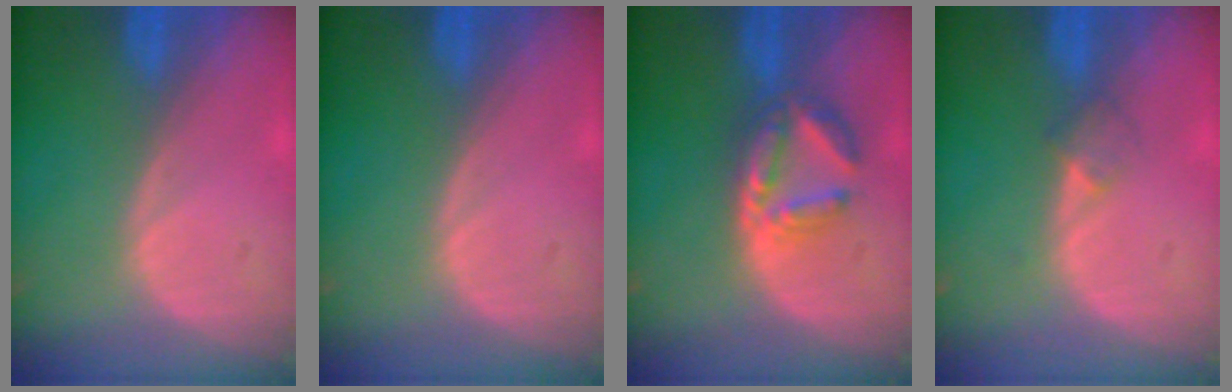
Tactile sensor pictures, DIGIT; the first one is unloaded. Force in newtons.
{"total": 0.0}
{"total": 6.0, "press": 5.7, "slide": 1.8}
{"total": 2.1, "press": 1.8, "slide": 1.0}